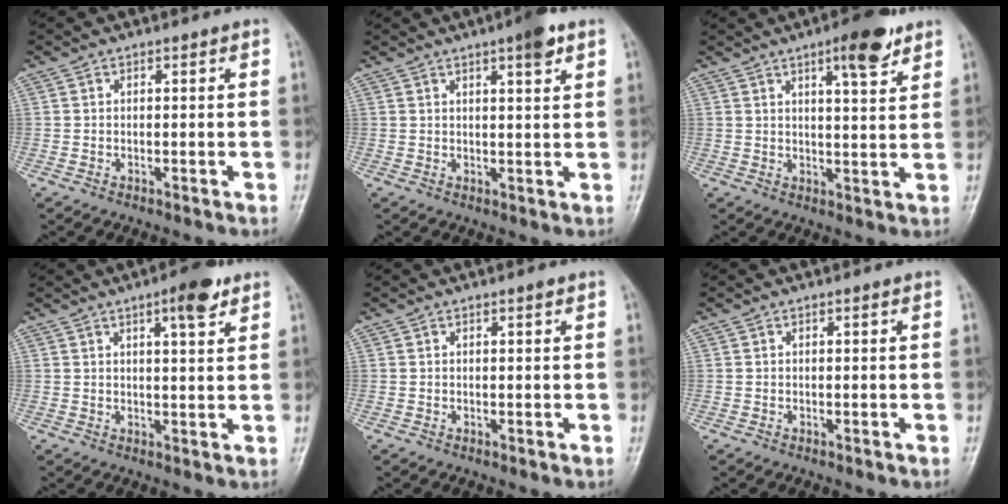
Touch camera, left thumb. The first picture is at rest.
{"total": 4.6, "force": [2.7, 0.8, 3.6], "torque": [-0.048, -0.011, 0.037]}
{"total": 7.7, "force": [4.7, 1.9, 5.8], "torque": [-0.074, -0.025, 0.067]}
{"total": 5.7, "force": [3.3, 1.4, 4.4], "torque": [-0.056, -0.016, 0.046]}
{"total": 0.5, "force": [0.4, 0.0, 0.4], "torque": [-0.007, -0.001, 0.006]}
{"total": 0.0}